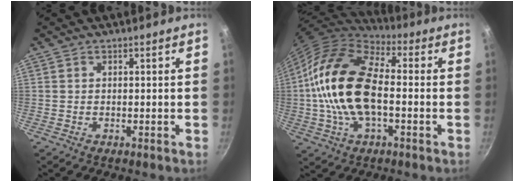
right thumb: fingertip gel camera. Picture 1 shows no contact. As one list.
[{"total": 19.5, "force": [-0.8, 10.6, 16.4], "torque": [-0.296, 0.028, -0.029]}]